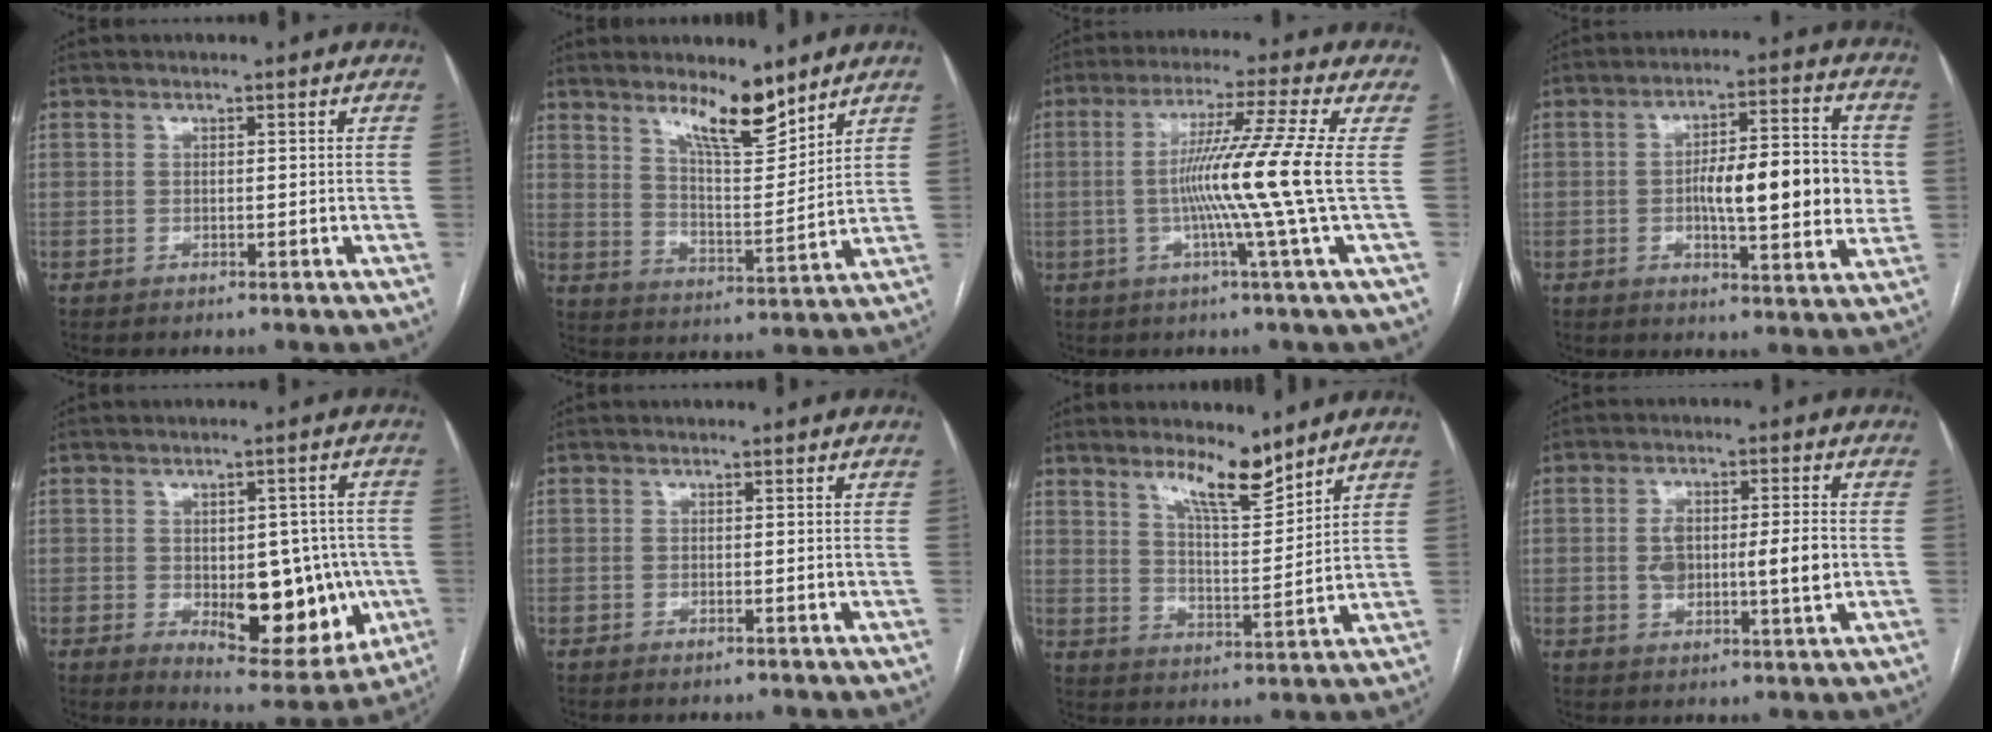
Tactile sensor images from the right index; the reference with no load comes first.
{"total": 9.5, "force": [7.3, 1.8, 5.8], "torque": [-0.101, -0.015, 0.132]}
{"total": 11.8, "force": [-0.9, -3.4, 11.2], "torque": [-0.196, -0.007, -0.014]}
{"total": 14.1, "force": [-0.1, 3.7, 13.6], "torque": [-0.204, 0.019, -0.001]}
{"total": 13.9, "force": [-2.6, 6.5, 12.0], "torque": [-0.143, 0.002, -0.016]}
{"total": 0.7, "force": [-0.5, 0.1, 0.4], "torque": [-0.005, 0.000, -0.005]}
{"total": 8.0, "force": [6.3, 1.3, 4.8], "torque": [-0.088, -0.013, 0.116]}
{"total": 8.8, "force": [-0.4, 2.8, 8.3], "torque": [-0.148, 0.009, -0.002]}